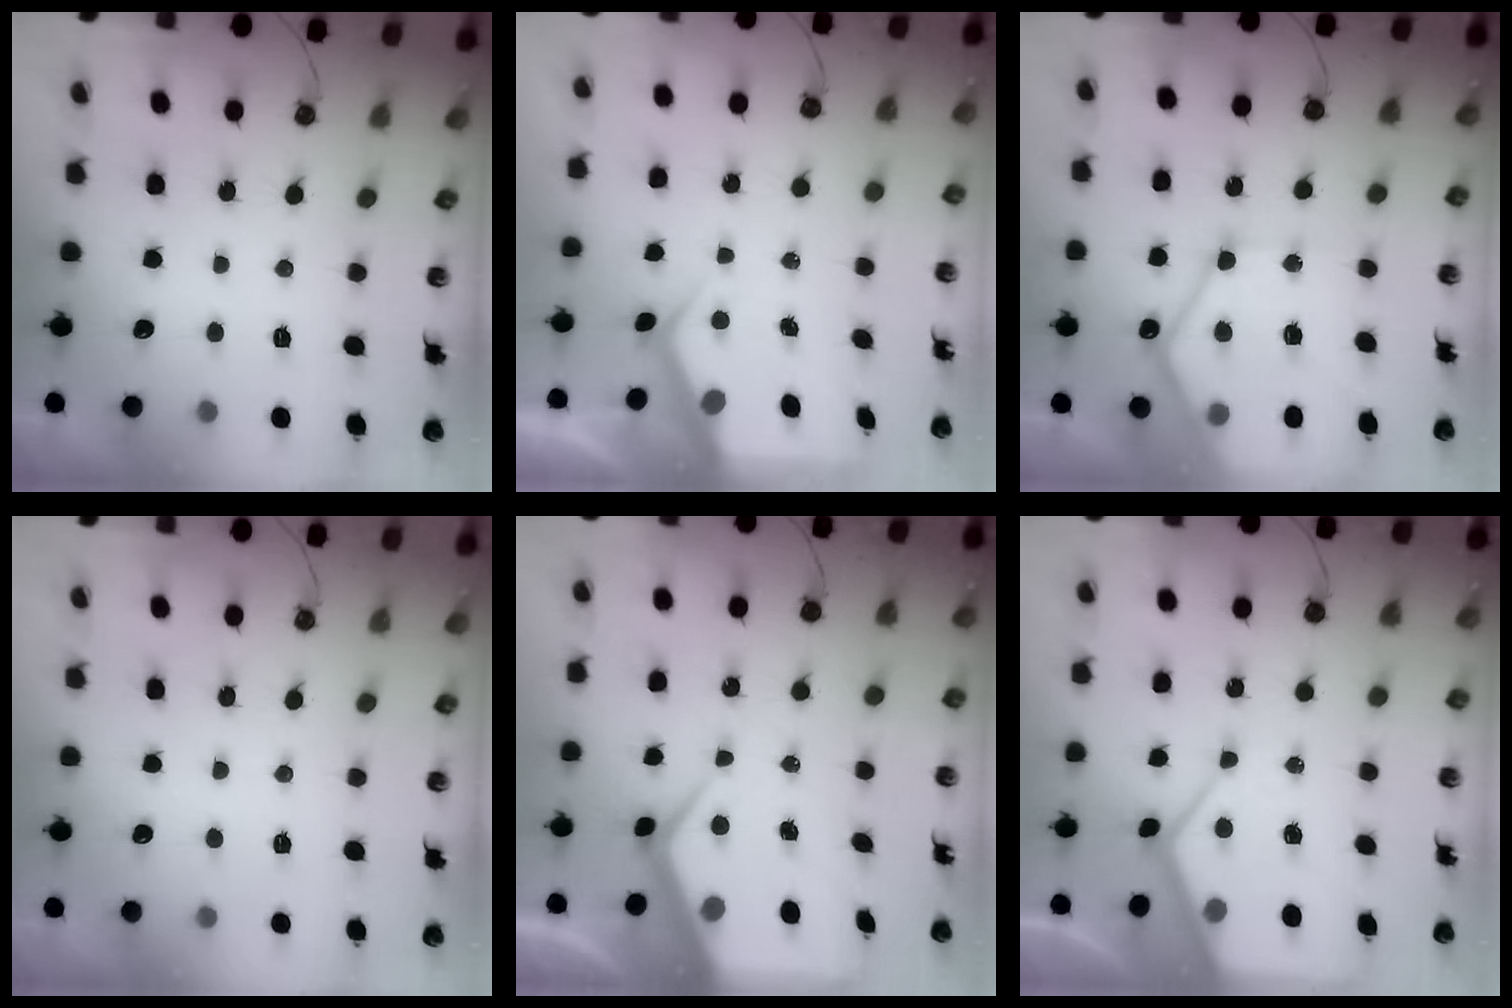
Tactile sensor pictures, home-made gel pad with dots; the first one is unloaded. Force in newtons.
{"total": 5.6, "press": 5.5, "slide": 0.5}
{"total": 20.5, "press": 20.5, "slide": 1.1}
{"total": 3.8, "press": 3.8, "slide": 0.5}
{"total": 10.6, "press": 10.6, "slide": 0.9}
{"total": 11.2, "press": 11.1, "slide": 1.2}